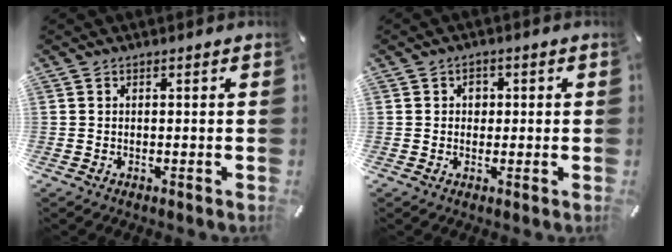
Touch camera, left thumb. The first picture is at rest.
{"total": 2.5, "force": [0.0, 2.1, 1.2], "torque": [-0.002, -0.002, -0.010]}